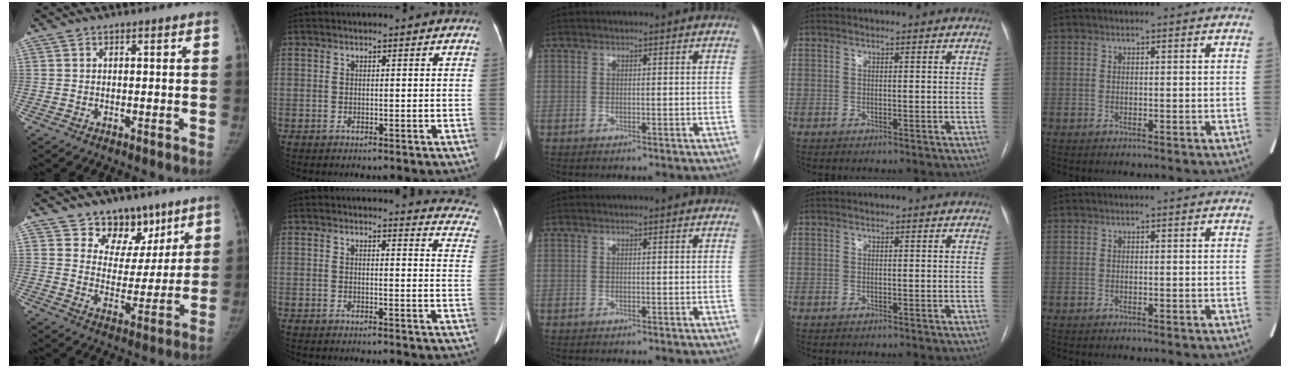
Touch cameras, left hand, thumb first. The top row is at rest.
{"thumb": {"total": 11.3, "force": [7.4, 7.8, 3.3], "torque": [0.004, -0.039, 0.122]}, "index": {"total": 10.5, "force": [10.4, 1.2, 1.0], "torque": [0.027, -0.094, 0.067]}}